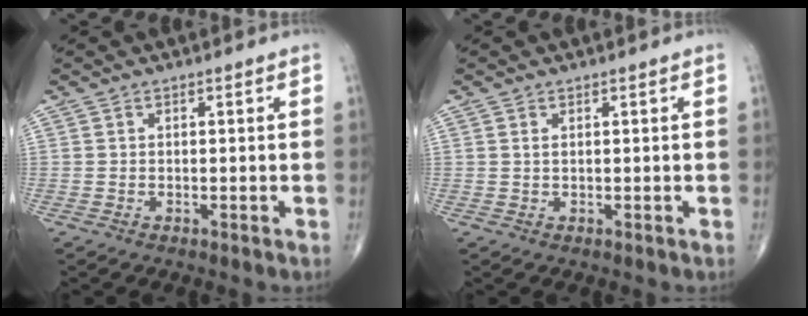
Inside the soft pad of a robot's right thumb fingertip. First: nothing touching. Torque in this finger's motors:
{"motor_torque": [-0.09, 0.09, -0.16, -0.11, -0.02]}